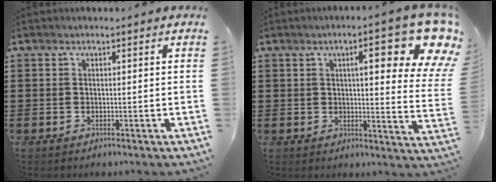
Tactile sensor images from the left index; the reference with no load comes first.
{"total": 12.2, "force": [6.0, 3.3, 10.0], "torque": [-0.137, -0.024, 0.091]}